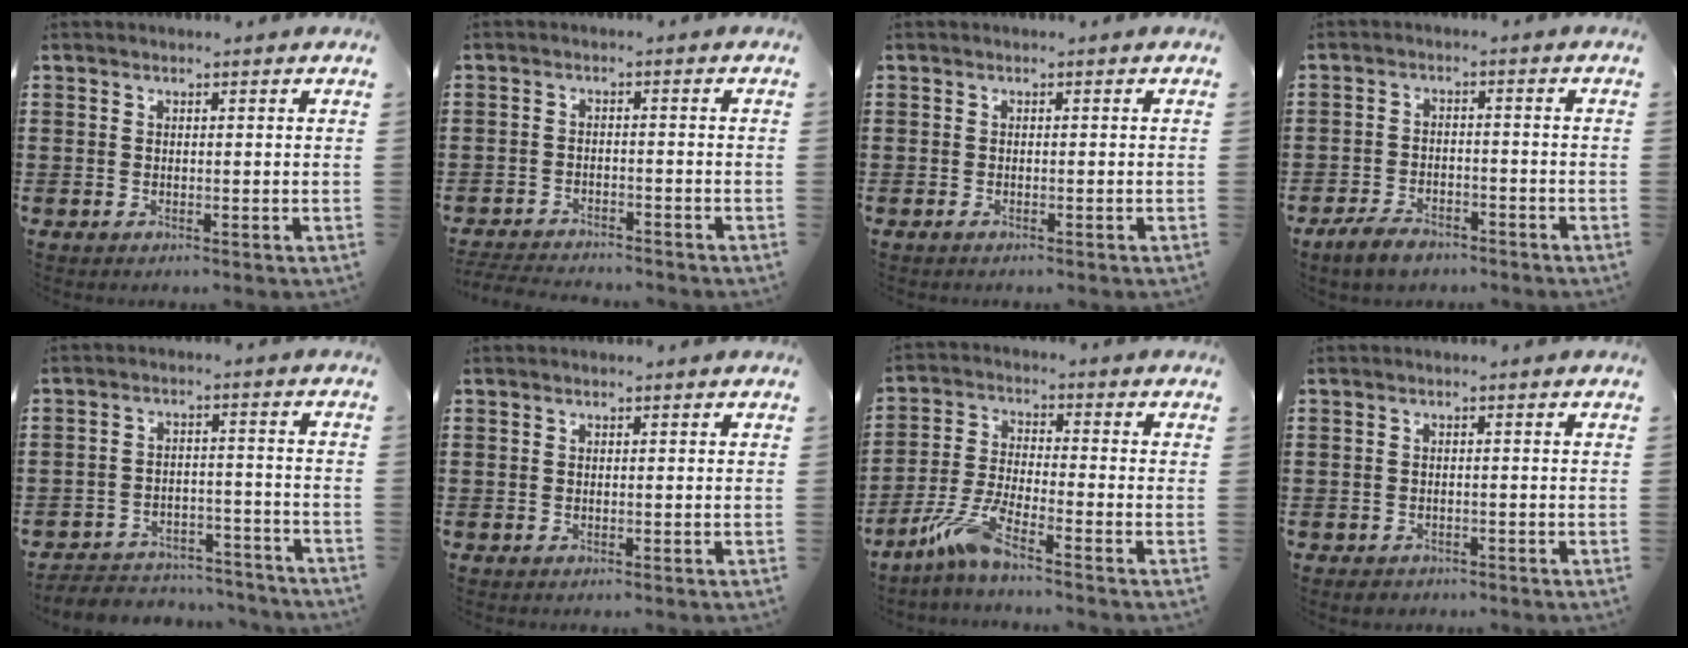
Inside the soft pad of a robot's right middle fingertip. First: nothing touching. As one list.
[{"total": 2.7, "force": [-2.7, -0.2, 0.1], "torque": [-0.007, -0.003, -0.061]}, {"total": 0.5, "force": [0.2, -0.5, 0.1], "torque": [0.002, -0.003, 0.005]}, {"total": 3.0, "force": [-2.6, 0.9, 1.3], "torque": [-0.033, 0.004, -0.053]}, {"total": 4.1, "force": [-4.1, 0.5, 0.1], "torque": [0.001, 0.011, -0.085]}, {"total": 0.0}, {"total": 7.4, "force": [-5.4, 0.7, 5.1], "torque": [-0.123, -0.015, -0.107]}, {"total": 0.0}]